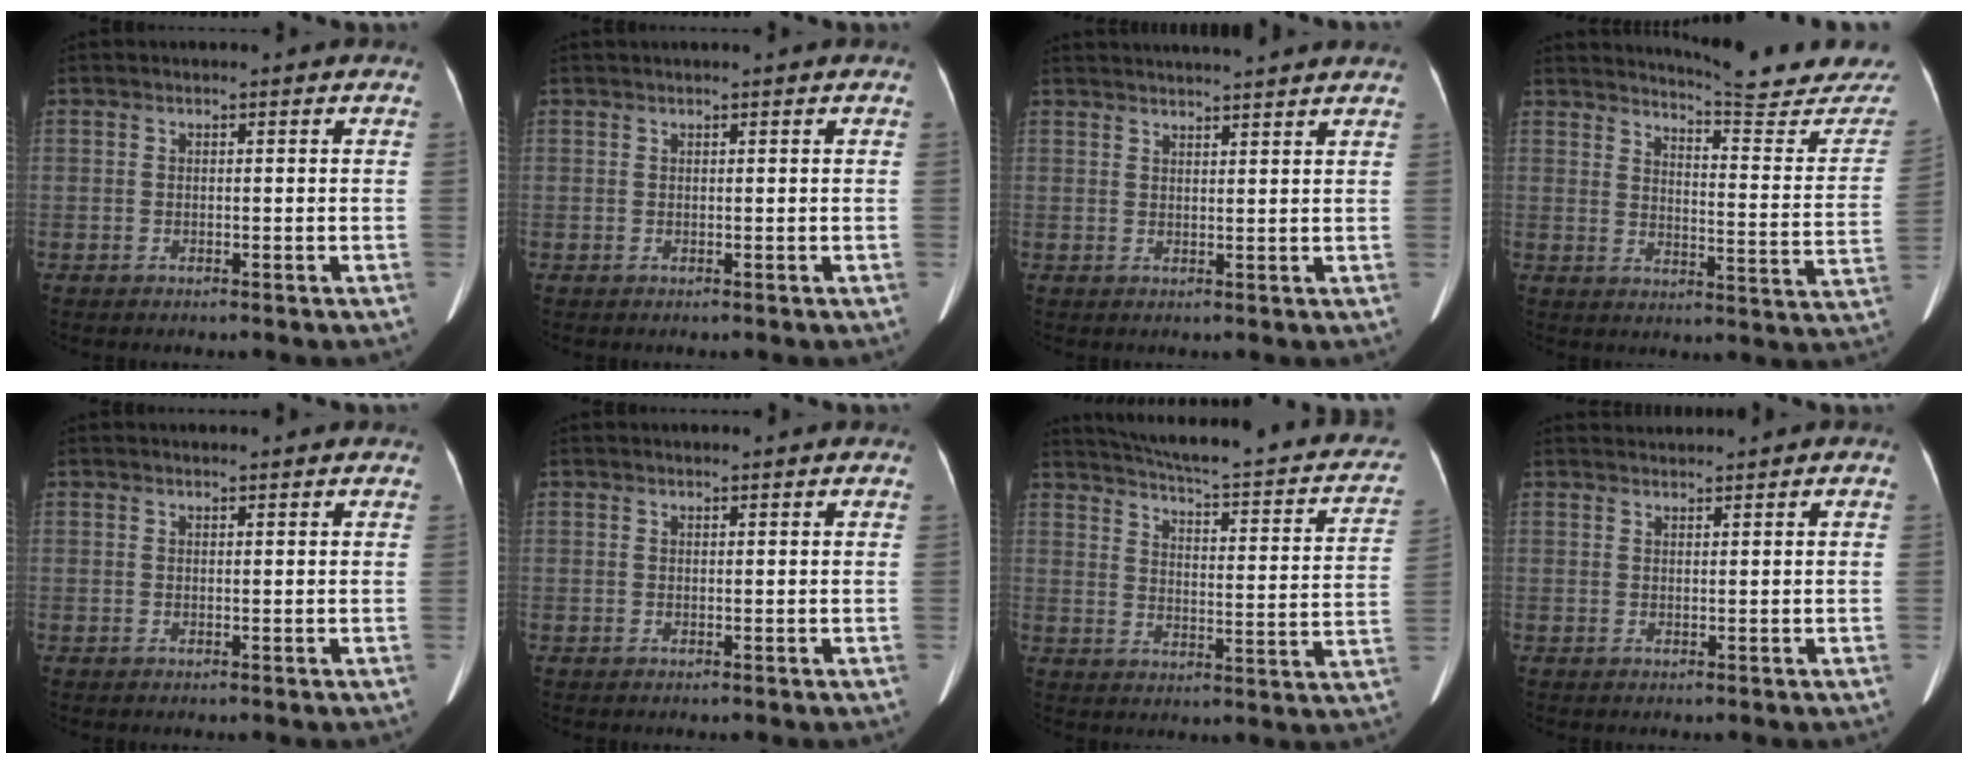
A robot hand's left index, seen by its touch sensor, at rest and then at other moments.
{"total": 0.9, "force": [0.8, -0.2, 0.5], "torque": [-0.009, 0.017, 0.021]}
{"total": 10.5, "force": [9.8, -0.4, 3.7], "torque": [-0.059, 0.027, 0.123]}
{"total": 18.8, "force": [18.2, 0.4, 4.6], "torque": [-0.057, -0.114, 0.209]}
{"total": 3.1, "force": [2.9, 0.4, 1.0], "torque": [-0.015, 0.020, 0.033]}
{"total": 2.4, "force": [2.2, 0.2, 0.8], "torque": [-0.011, 0.018, 0.026]}
{"total": 24.1, "force": [20.0, 4.6, 12.7], "torque": [-0.178, -0.014, 0.238]}
{"total": 1.7, "force": [1.6, -0.5, -0.2], "torque": [-0.002, 0.013, 0.038]}